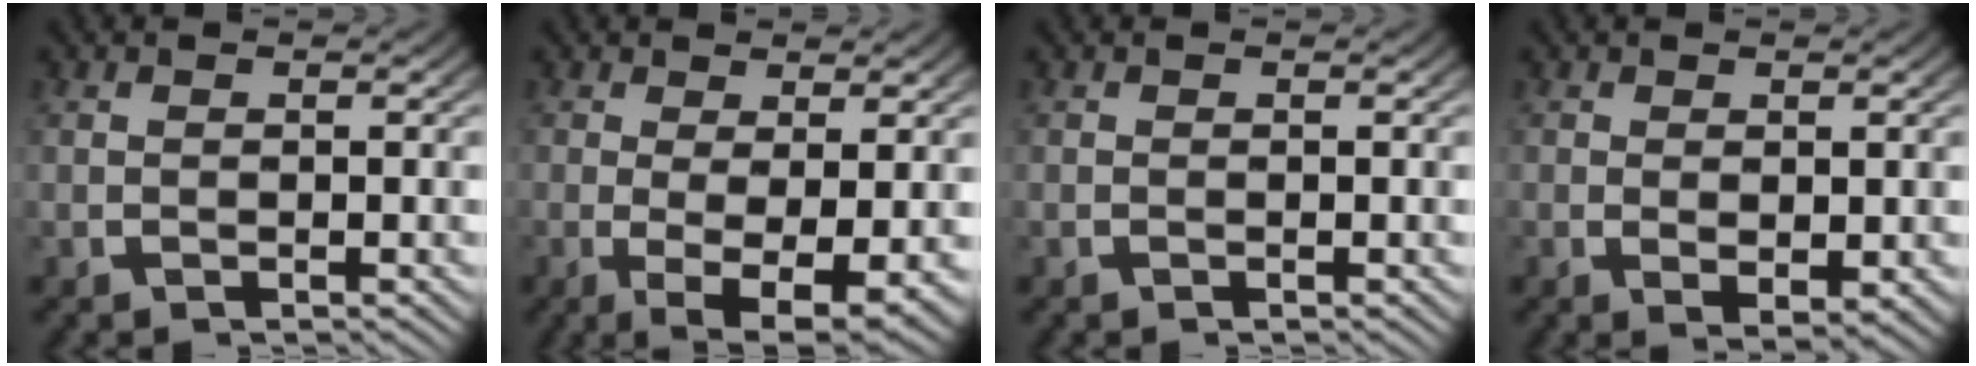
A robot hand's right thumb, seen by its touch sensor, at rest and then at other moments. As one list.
[{"total": 6.6, "force": [-1.8, 3.2, 5.5], "torque": [-0.095, -0.033, -0.018]}, {"total": 0.0}, {"total": 1.8, "force": [0.1, 1.2, 1.3], "torque": [-0.018, -0.005, 0.003]}]